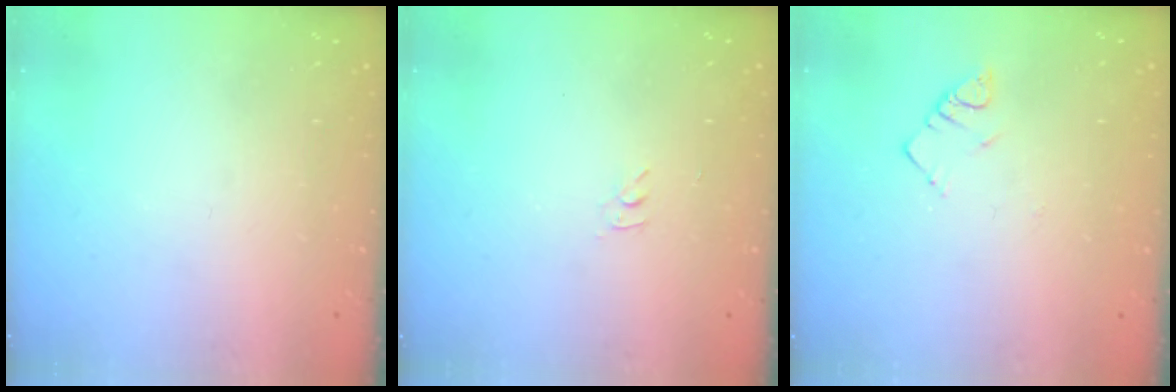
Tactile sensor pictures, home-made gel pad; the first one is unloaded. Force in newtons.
{"total": 2.8, "press": 2.8, "slide": 0.4}
{"total": 3.4, "press": 3.3, "slide": 0.6}